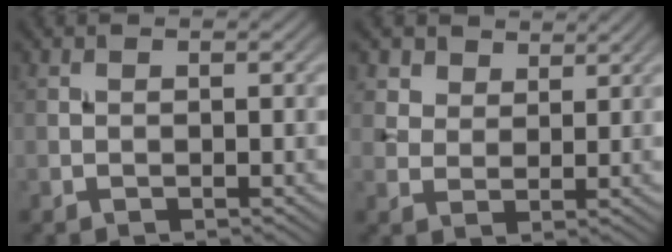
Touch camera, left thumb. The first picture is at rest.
{"total": 4.7, "force": [3.3, 2.9, 1.6], "torque": [-0.047, -0.014, 0.078]}